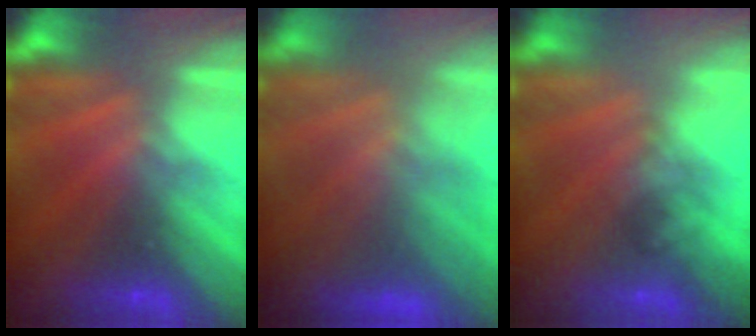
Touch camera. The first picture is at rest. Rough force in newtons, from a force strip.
{"total": 11.0}
{"total": 1.5}